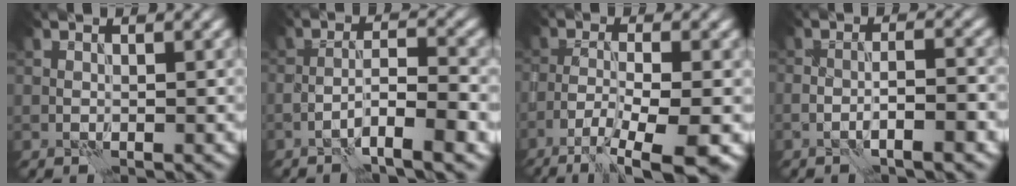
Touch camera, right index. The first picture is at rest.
{"total": 5.1, "force": [-2.6, 0.9, 4.2], "torque": [-0.068, 0.011, -0.050]}
{"total": 8.1, "force": [-5.0, 1.8, 6.1], "torque": [-0.102, -0.007, -0.089]}
{"total": 3.2, "force": [-1.7, 0.6, 2.7], "torque": [-0.045, 0.006, -0.033]}